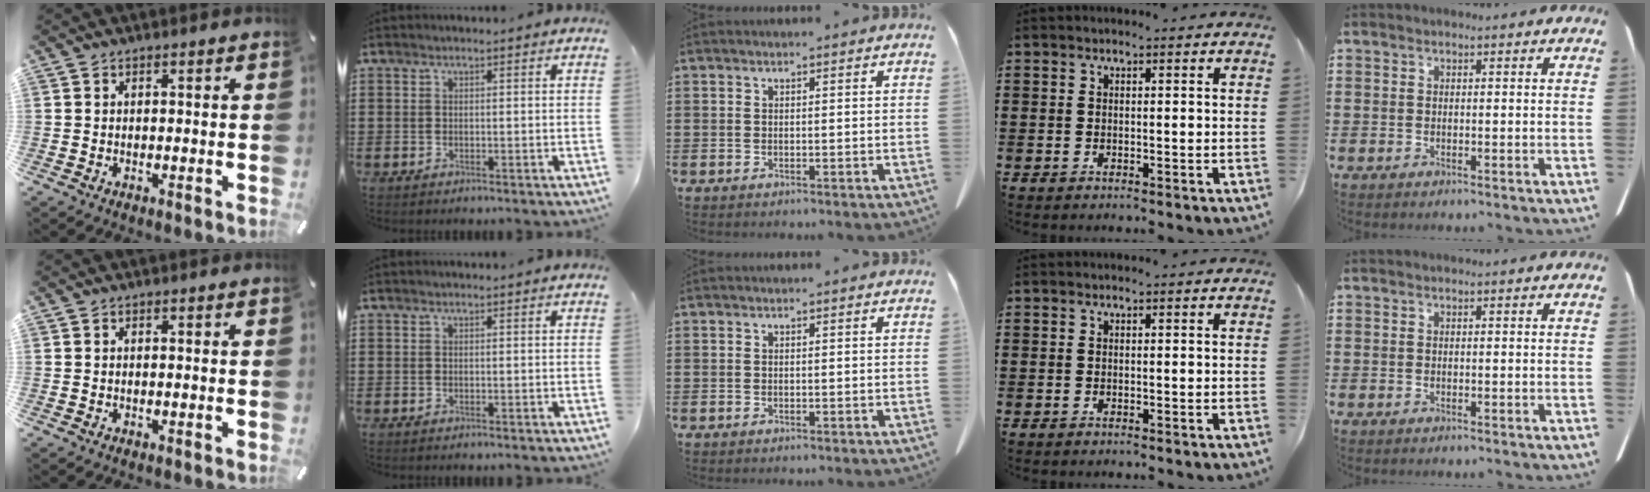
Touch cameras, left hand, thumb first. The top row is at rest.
{}